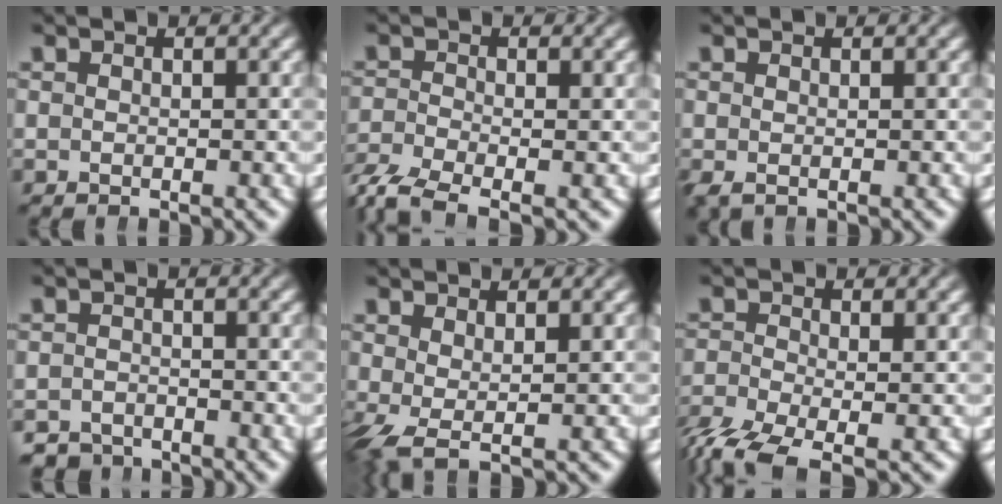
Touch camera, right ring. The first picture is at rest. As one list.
[{"total": 4.4, "force": [-3.0, 2.0, 2.6], "torque": [-0.057, -0.026, -0.037]}, {"total": 0.6, "force": [-0.3, 0.3, 0.4], "torque": [-0.013, -0.010, -0.001]}, {"total": 2.7, "force": [-2.6, 0.7, -0.3], "torque": [0.005, -0.020, -0.043]}, {"total": 2.3, "force": [-0.7, 0.8, 2.1], "torque": [-0.058, -0.031, 0.009]}, {"total": 4.2, "force": [-3.0, 1.4, 2.5], "torque": [-0.054, -0.031, -0.036]}]